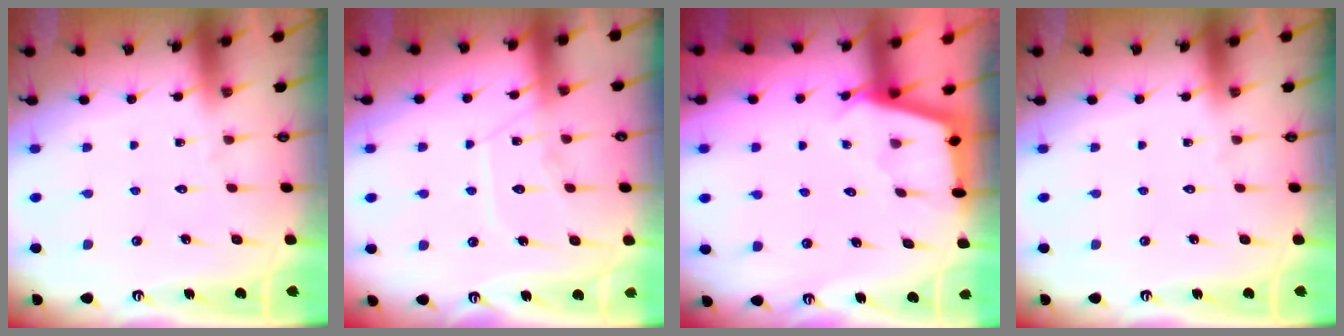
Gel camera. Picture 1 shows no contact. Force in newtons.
{"total": 9.9, "press": 9.9, "slide": 0.9}
{"total": 2.5, "press": 2.5, "slide": 0.1}
{"total": 0.0}